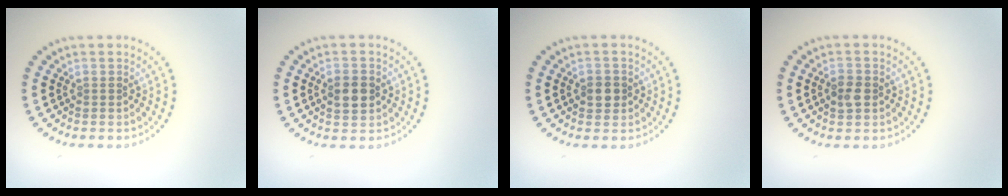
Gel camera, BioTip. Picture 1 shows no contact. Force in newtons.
{"total": 3.0, "press": 3.0, "slide": 0.1}
{"total": 1.8, "press": 1.8, "slide": 0.4}
{"total": 1.9, "press": 1.8, "slide": 0.3}